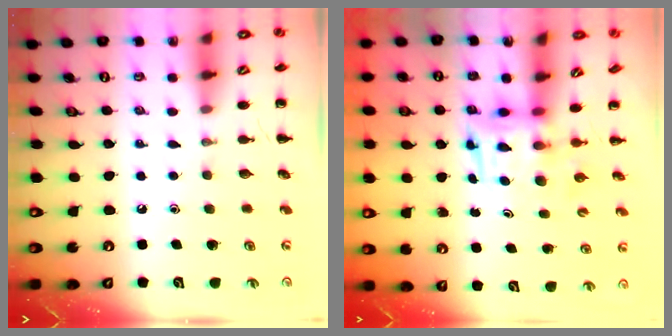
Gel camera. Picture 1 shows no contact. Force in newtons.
{"total": 3.9, "press": 3.8, "slide": 0.7}